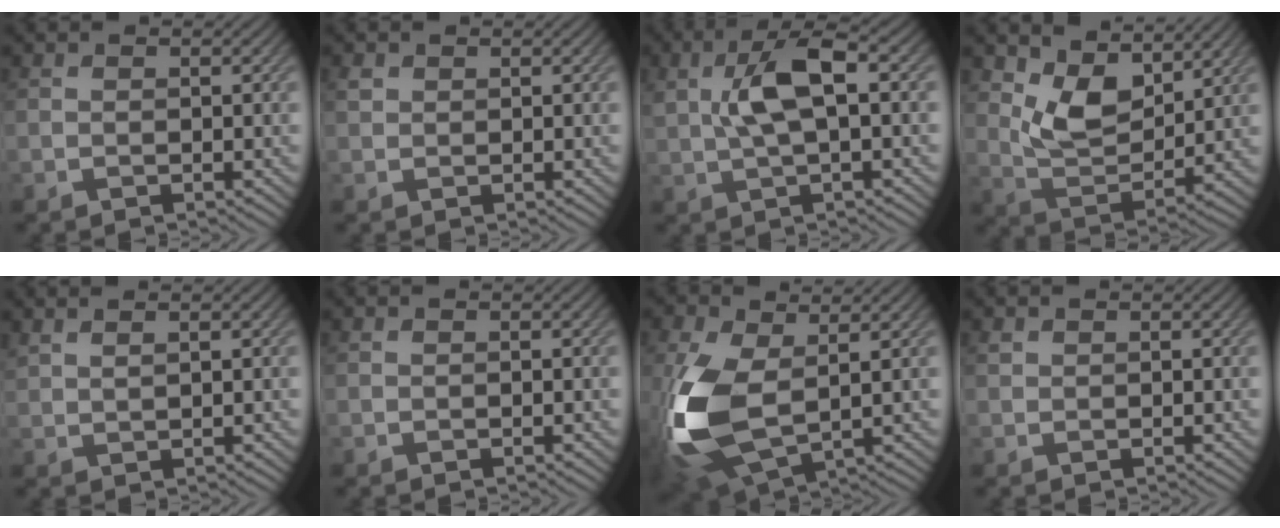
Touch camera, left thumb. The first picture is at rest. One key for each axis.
{"total": 0.9, "fx": 0.6, "fy": 0.6, "fz": 0.1, "tx": 0.000, "ty": 0.002, "tz": 0.008}
{"total": 6.3, "fx": 1.6, "fy": 2.2, "fz": 5.7, "tx": -0.123, "ty": 0.012, "tz": 0.029}
{"total": 7.2, "fx": 4.8, "fy": 3.3, "fz": 4.2, "tx": -0.092, "ty": -0.013, "tz": 0.091}
{"total": 1.6, "fx": 1.4, "fy": -0.1, "fz": 0.6, "tx": -0.010, "ty": 0.001, "tz": 0.026}
{"total": 0.0}
{"total": 12.9, "fx": -0.2, "fy": 6.8, "fz": 11.0, "tx": -0.285, "ty": -0.016, "tz": -0.001}
{"total": 0.6, "fx": 0.4, "fy": 0.4, "fz": 0.0, "tx": 0.000, "ty": 0.000, "tz": 0.005}